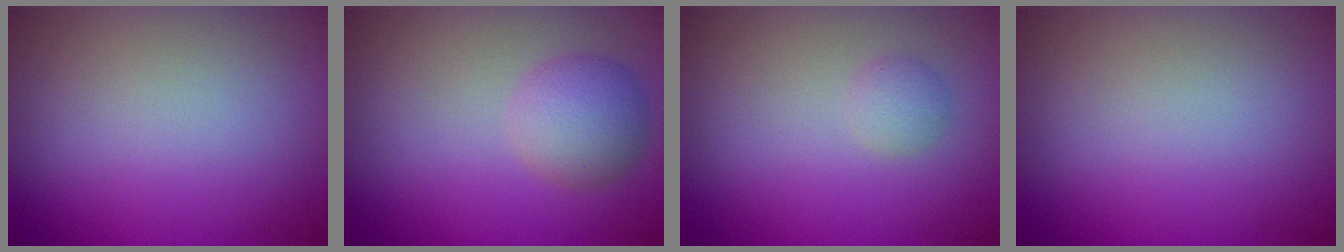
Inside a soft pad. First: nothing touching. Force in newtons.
{"total": 3.6, "press": 3.6, "slide": 0.2}
{"total": 1.3, "press": 1.3, "slide": 0.1}
{"total": 0.0}